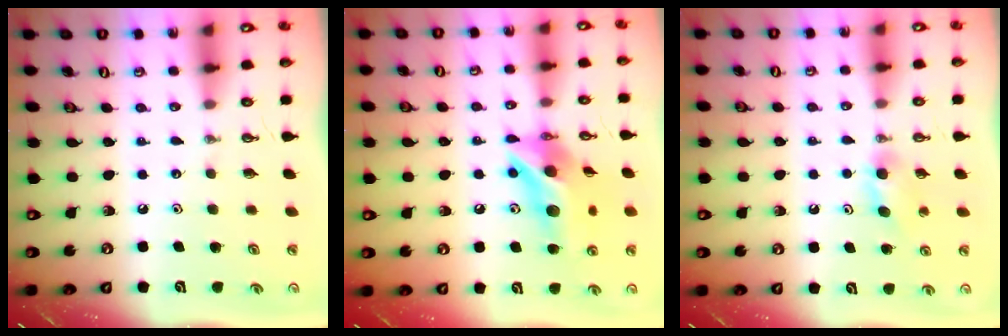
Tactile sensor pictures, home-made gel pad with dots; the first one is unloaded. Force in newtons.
{"total": 13.5, "press": 13.4, "slide": 1.3}
{"total": 7.1, "press": 3.4, "slide": 6.3}